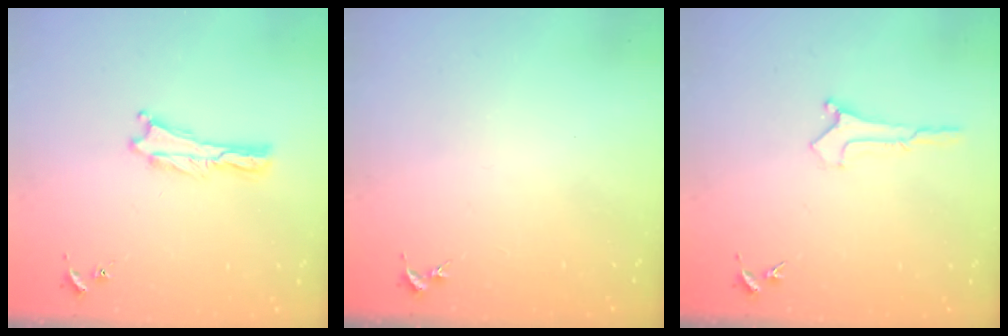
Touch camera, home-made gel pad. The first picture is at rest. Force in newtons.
{"total": 0.0}
{"total": 0.0}